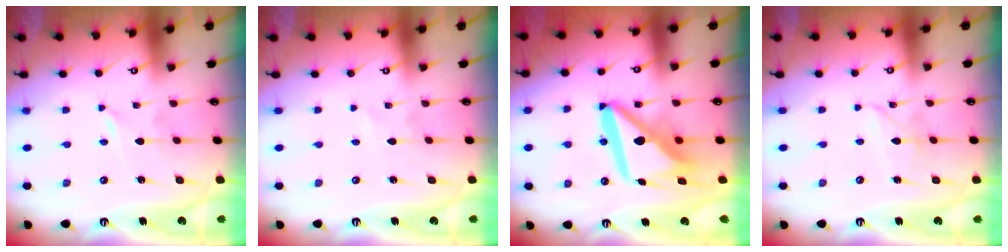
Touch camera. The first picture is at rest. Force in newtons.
{"total": 1.3, "press": 1.3, "slide": 0.1}
{"total": 15.8, "press": 15.7, "slide": 1.5}
{"total": 4.0, "press": 4.0, "slide": 0.2}